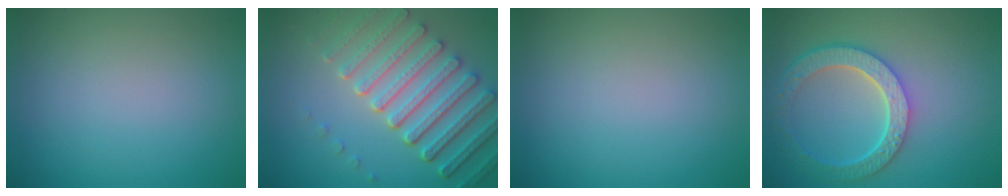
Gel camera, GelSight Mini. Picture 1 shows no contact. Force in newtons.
{"total": 7.2, "press": 5.4, "slide": 4.7}
{"total": 0.0}
{"total": 5.8, "press": 4.5, "slide": 3.7}